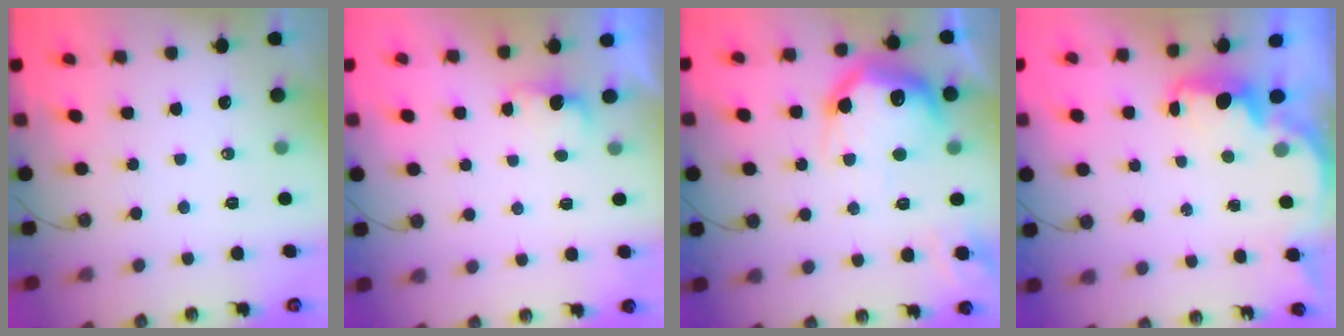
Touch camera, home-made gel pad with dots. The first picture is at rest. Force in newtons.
{"total": 2.0, "press": 1.7, "slide": 0.9}
{"total": 21.8, "press": 21.8, "slide": 1.5}
{"total": 2.4, "press": 2.2, "slide": 0.8}